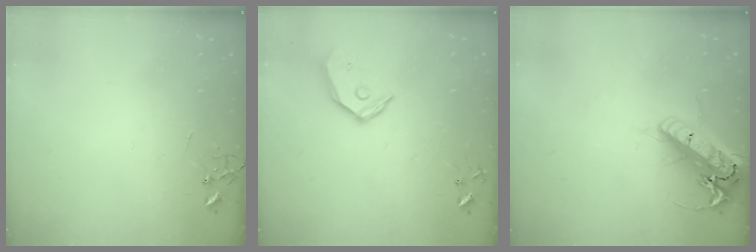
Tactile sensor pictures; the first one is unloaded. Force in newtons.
{"total": 12.3, "press": 12.1, "slide": 1.9}
{"total": 20.0, "press": 19.6, "slide": 4.1}